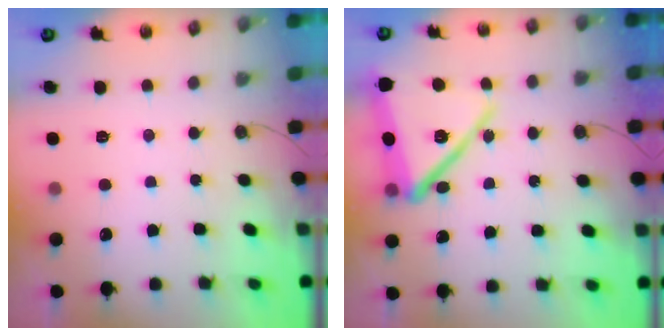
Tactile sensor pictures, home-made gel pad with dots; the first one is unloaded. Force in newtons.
{"total": 19.4, "press": 16.4, "slide": 10.3}